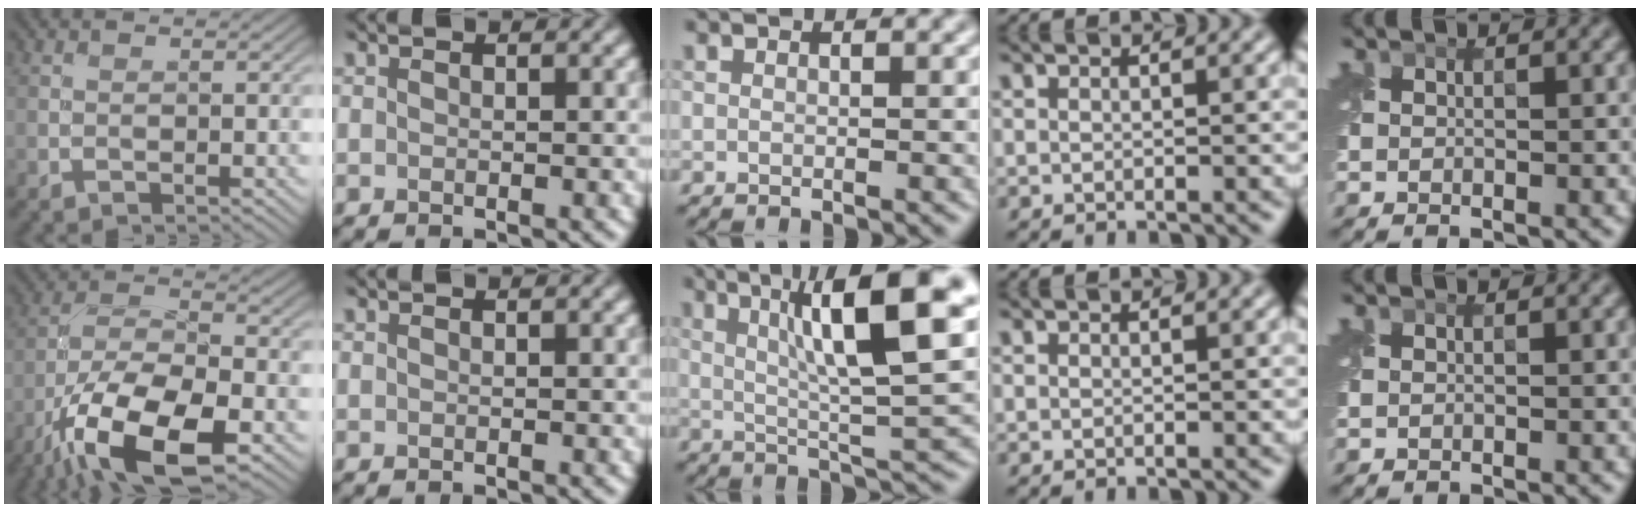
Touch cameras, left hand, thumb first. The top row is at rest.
{"thumb": {"total": 15.2, "force": [-8.3, 5.9, 11.2], "torque": [-0.219, -0.019, -0.165]}, "middle": {"total": 11.5, "force": [4.0, 2.0, 10.6], "torque": [-0.150, 0.013, 0.064]}}